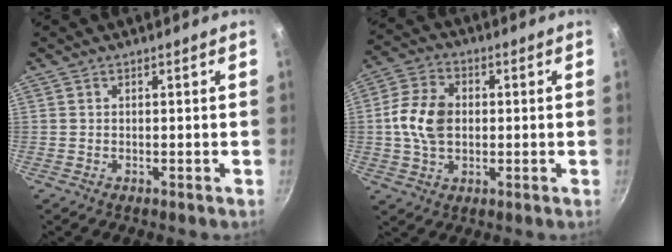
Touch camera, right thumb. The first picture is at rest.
{"total": 10.2, "force": [0.2, 7.3, 7.2], "torque": [-0.126, 0.015, -0.005]}